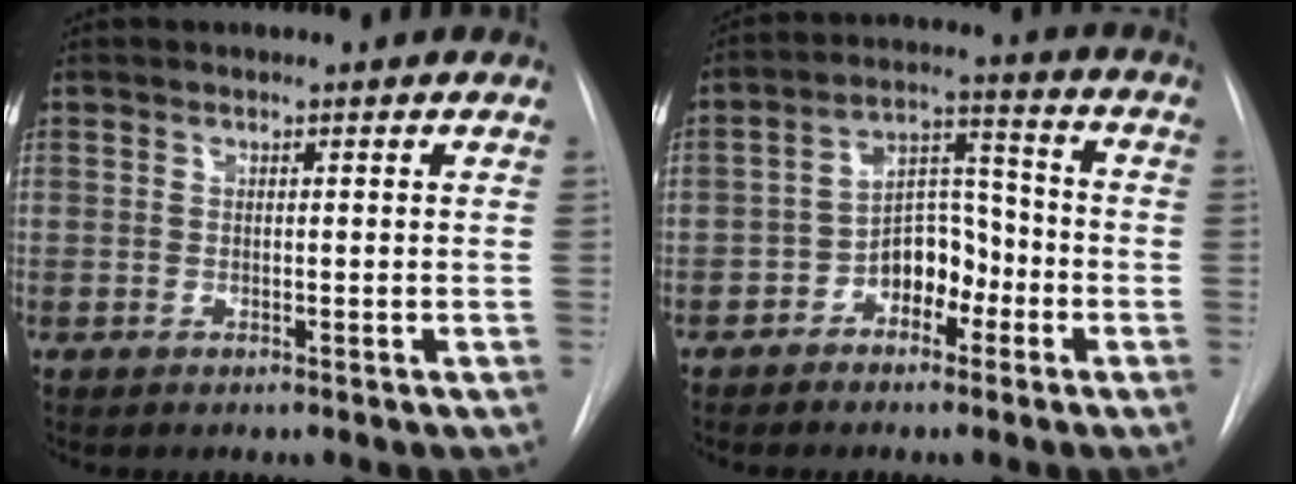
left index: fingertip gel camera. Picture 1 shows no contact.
{"total": 7.4, "force": [-3.5, 4.4, 4.8], "torque": [-0.084, 0.030, -0.062]}